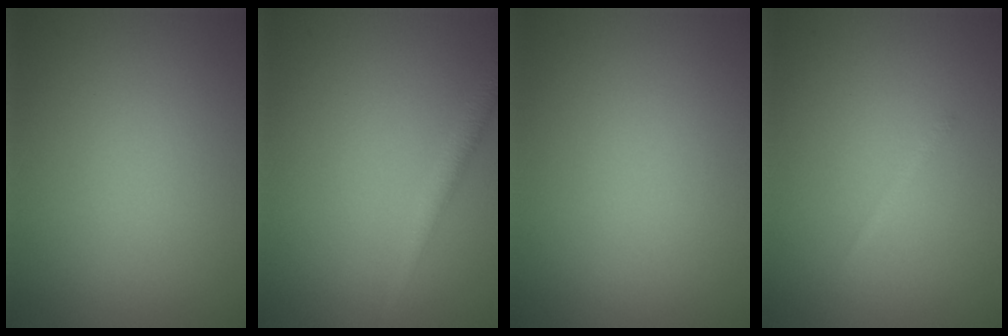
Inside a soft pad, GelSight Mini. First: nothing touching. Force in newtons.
{"total": 2.2, "press": 2.2, "slide": 0.1}
{"total": 0.0}
{"total": 0.6, "press": 0.6, "slide": 0.1}